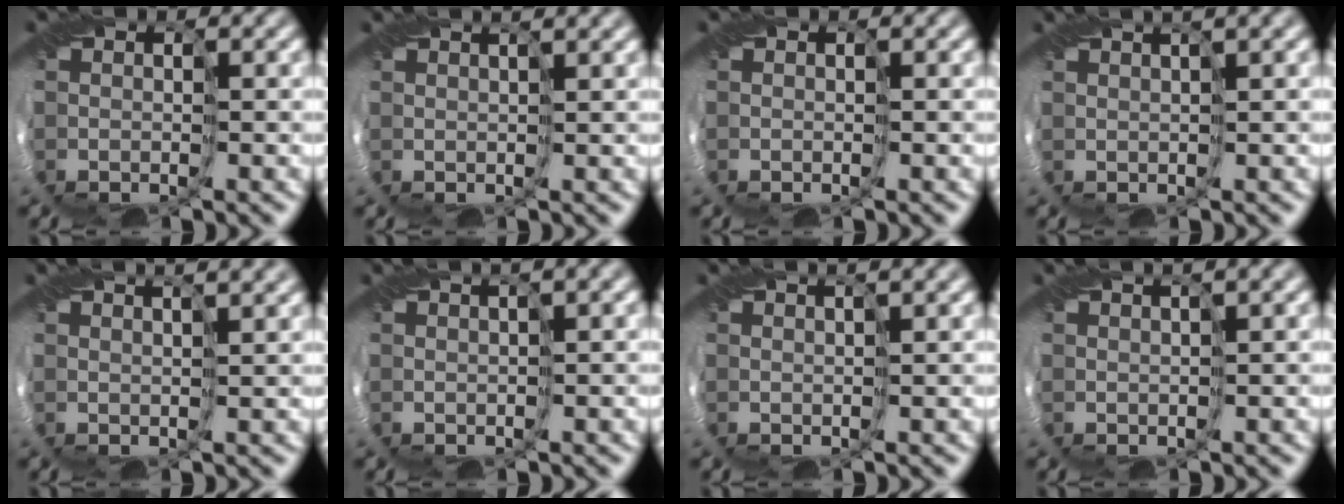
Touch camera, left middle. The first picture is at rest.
{"total": 2.4, "force": [2.0, 0.3, 1.3], "torque": [-0.018, 0.007, 0.016]}
{"total": 0.0}
{"total": 2.7, "force": [1.7, 0.1, 2.1], "torque": [-0.038, 0.006, 0.029]}
{"total": 4.8, "force": [3.8, 1.3, 2.8], "torque": [-0.030, 0.024, 0.031]}
{"total": 2.1, "force": [1.4, 0.0, 1.6], "torque": [-0.033, 0.004, 0.024]}
{"total": 2.6, "force": [2.0, 0.3, 1.6], "torque": [-0.024, 0.011, 0.018]}
{"total": 2.3, "force": [1.6, 0.0, 1.6], "torque": [-0.032, 0.004, 0.026]}